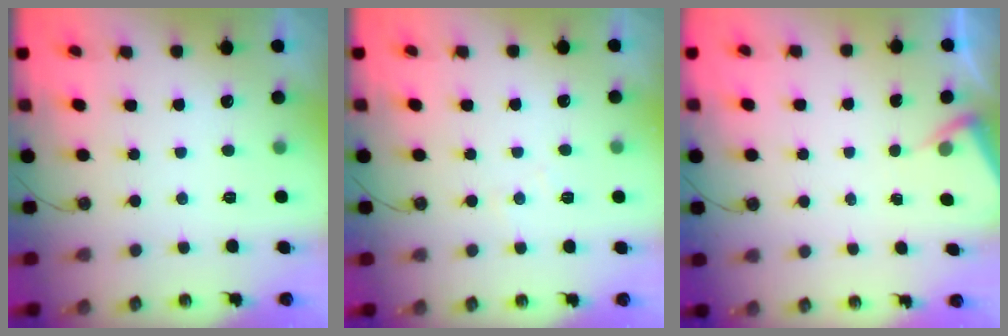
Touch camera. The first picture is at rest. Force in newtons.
{"total": 4.8, "press": 4.7, "slide": 0.7}
{"total": 3.0, "press": 3.0, "slide": 0.5}